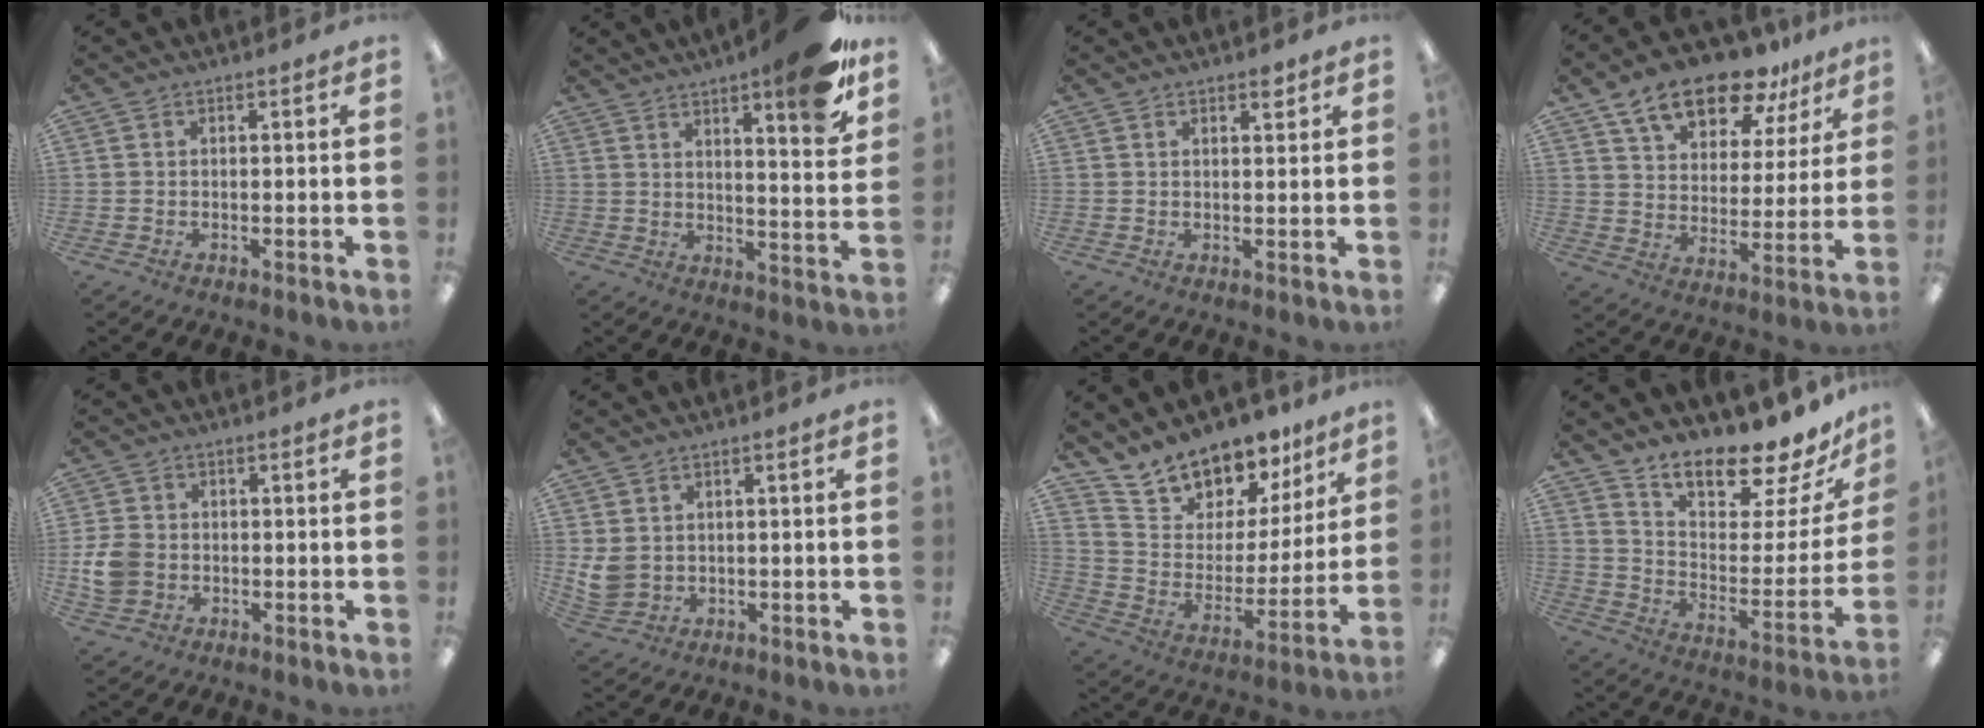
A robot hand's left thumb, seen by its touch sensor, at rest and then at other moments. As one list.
[{"total": 11.5, "force": [8.5, 2.0, 7.5], "torque": [-0.102, -0.056, 0.137]}, {"total": 2.1, "force": [1.7, 0.9, 0.9], "torque": [-0.003, -0.006, 0.027]}, {"total": 16.1, "force": [12.1, 7.4, 7.6], "torque": [-0.128, -0.065, 0.214]}, {"total": 6.6, "force": [-1.0, 5.5, 3.5], "torque": [-0.080, 0.011, -0.016]}, {"total": 4.7, "force": [1.3, 3.9, 2.1], "torque": [-0.050, -0.005, 0.026]}, {"total": 13.4, "force": [12.3, 5.2, 0.5], "torque": [-0.040, -0.114, 0.229]}, {"total": 14.5, "force": [13.4, 3.3, 4.3], "torque": [-0.066, -0.124, 0.229]}]